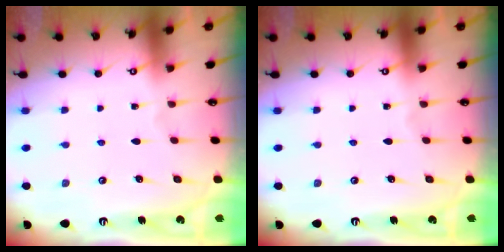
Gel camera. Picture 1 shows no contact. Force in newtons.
{"total": 0.0}